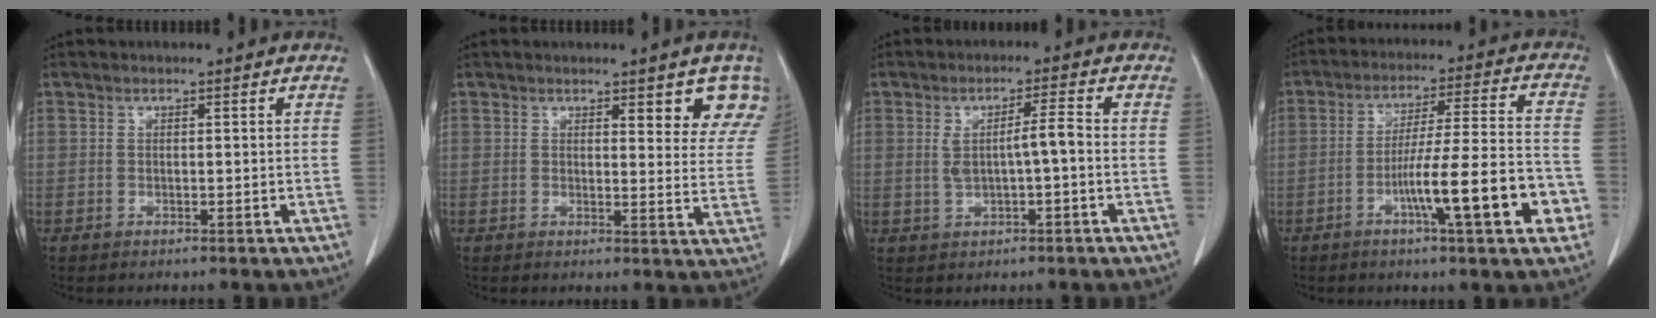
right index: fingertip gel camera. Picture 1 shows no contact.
{"total": 7.4, "force": [5.2, 1.9, 4.9], "torque": [-0.042, -0.016, 0.047]}
{"total": 4.7, "force": [-0.1, 0.7, 4.7], "torque": [-0.085, 0.010, 0.003]}
{"total": 14.1, "force": [-5.2, 0.7, 13.1], "torque": [-0.206, 0.003, -0.081]}